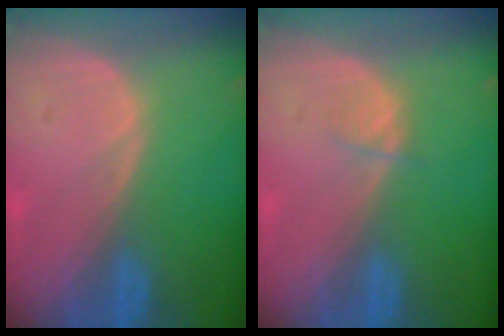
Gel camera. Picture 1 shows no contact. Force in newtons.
{"total": 1.2, "press": 1.2, "slide": 0.2}